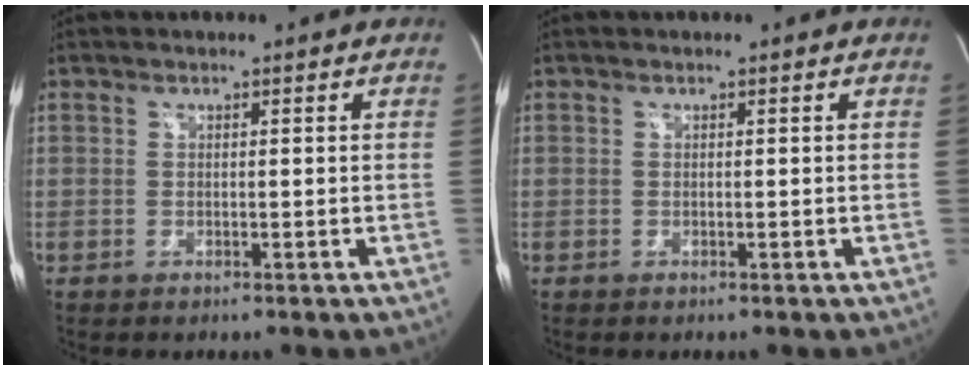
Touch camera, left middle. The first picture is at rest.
{"total": 0.0}